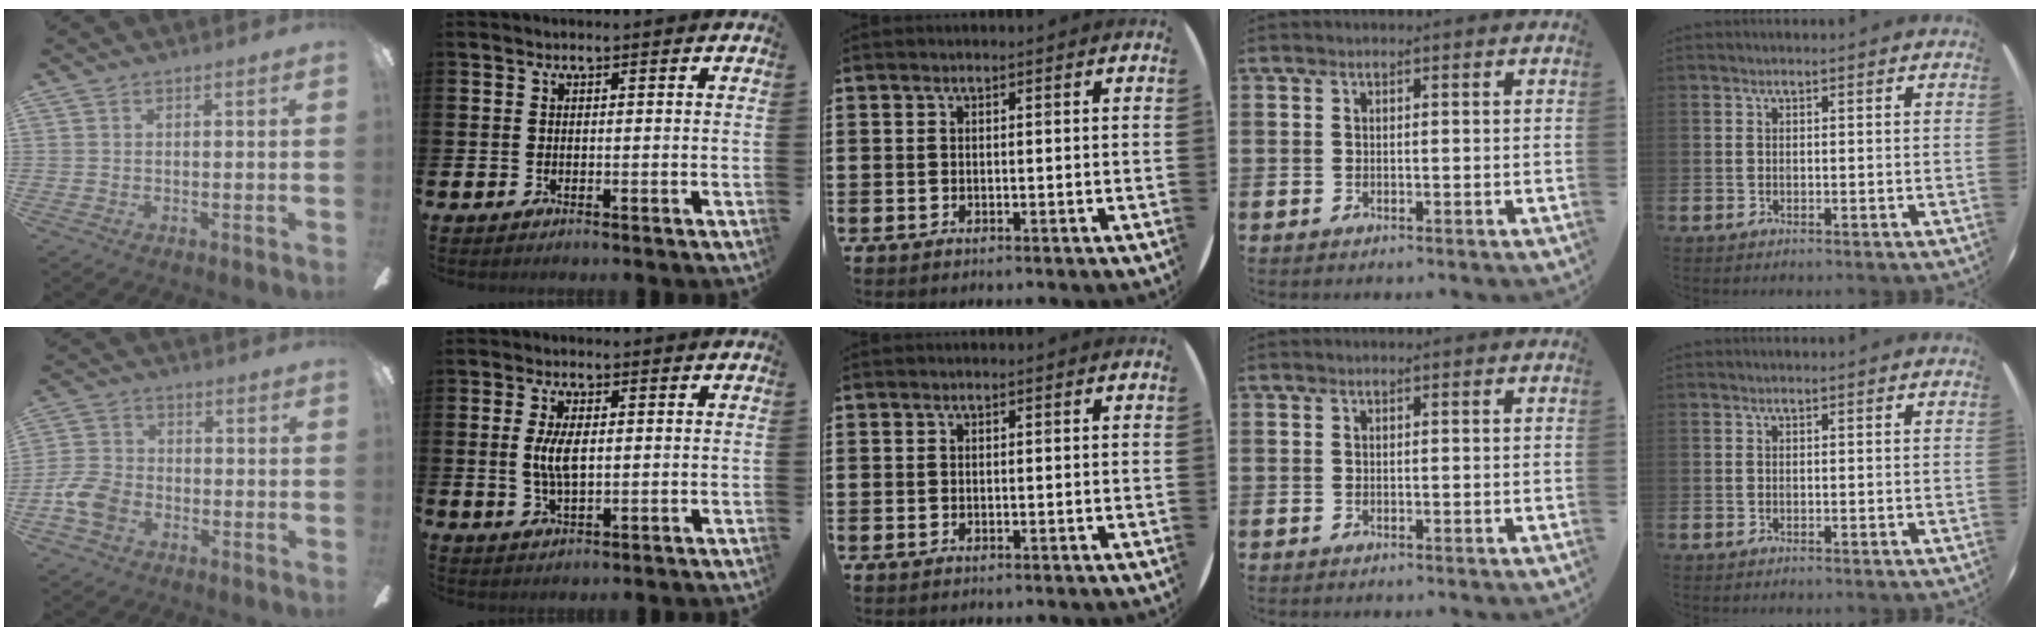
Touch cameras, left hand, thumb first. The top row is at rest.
{"thumb": {"total": 8.1, "force": [-3.6, 5.7, 4.4], "torque": [-0.103, 0.019, -0.066]}, "index": {"total": 4.5, "force": [0.8, 1.8, 4.1], "torque": [-0.079, 0.005, 0.013]}}